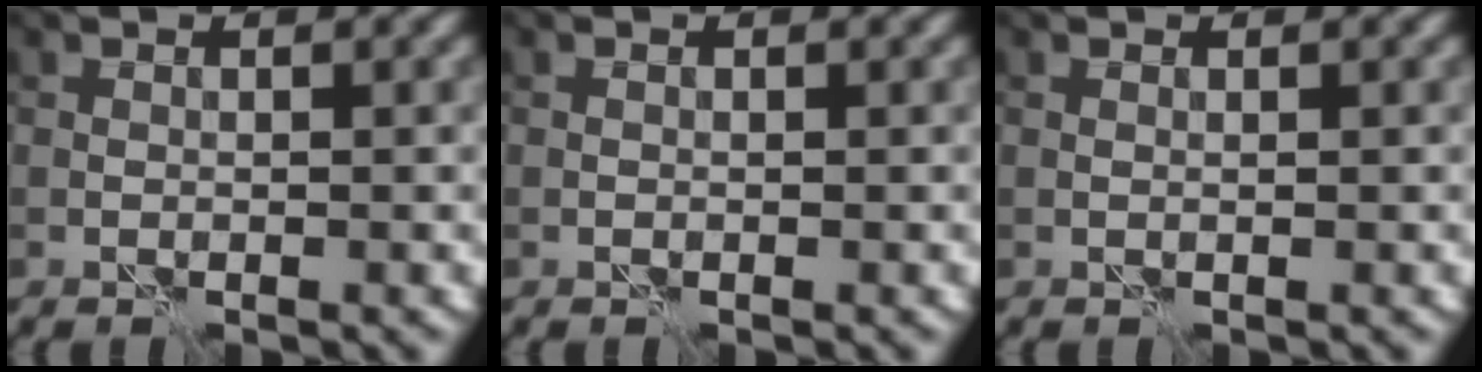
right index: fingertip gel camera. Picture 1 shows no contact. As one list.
[{"total": 0.0}, {"total": 0.0}]